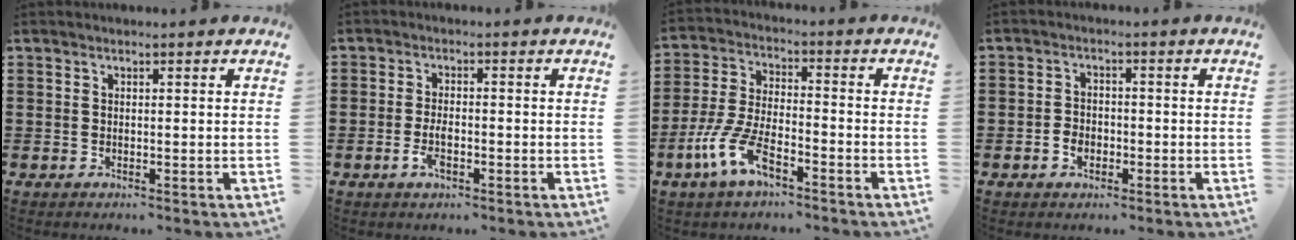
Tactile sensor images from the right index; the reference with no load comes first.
{"total": 3.2, "force": [-1.3, 1.2, 2.6], "torque": [-0.062, -0.007, -0.025]}
{"total": 8.7, "force": [-5.2, 3.0, 6.3], "torque": [-0.158, -0.007, -0.102]}
{"total": 2.5, "force": [-1.1, 1.9, 1.2], "torque": [-0.026, 0.001, -0.023]}